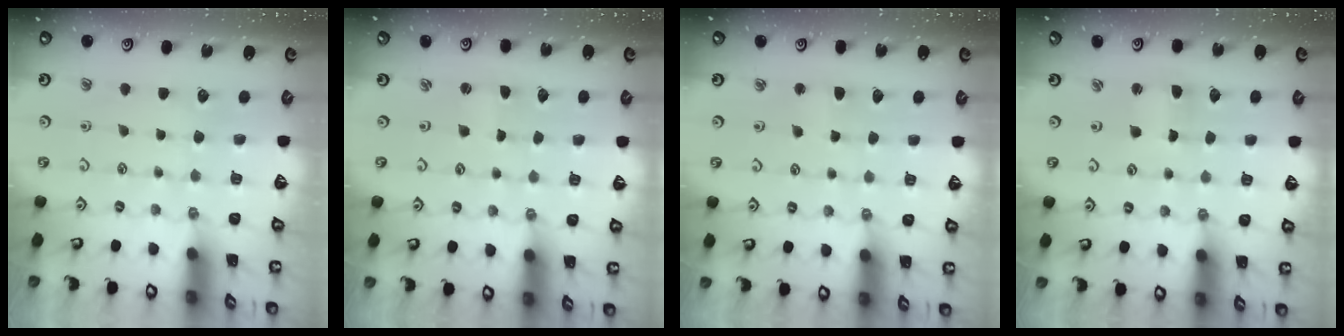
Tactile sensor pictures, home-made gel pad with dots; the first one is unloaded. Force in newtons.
{"total": 1.1, "press": 1.1, "slide": 0.2}
{"total": 2.8, "press": 2.7, "slide": 0.4}
{"total": 1.8, "press": 1.7, "slide": 0.4}